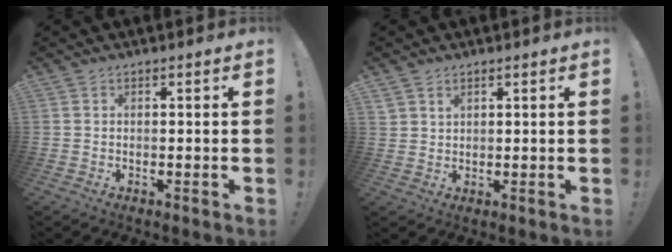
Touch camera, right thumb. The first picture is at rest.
{"total": 2.2, "force": [1.6, 1.4, 0.5], "torque": [-0.006, -0.011, 0.031]}